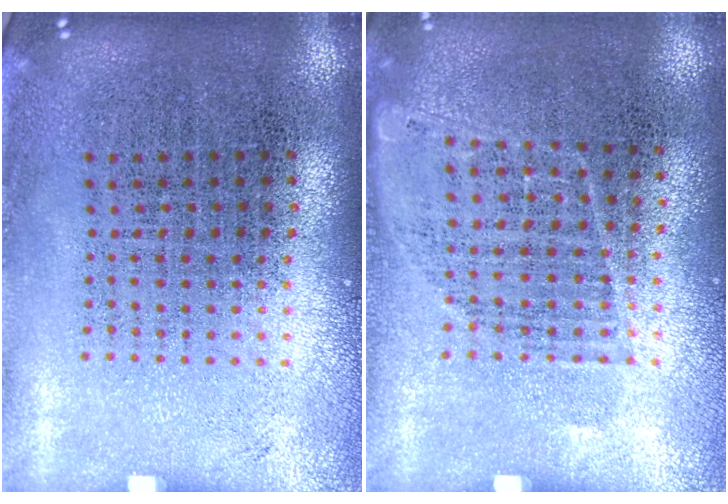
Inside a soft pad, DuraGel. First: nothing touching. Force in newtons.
{"total": 0.9, "press": 0.8, "slide": 0.4}